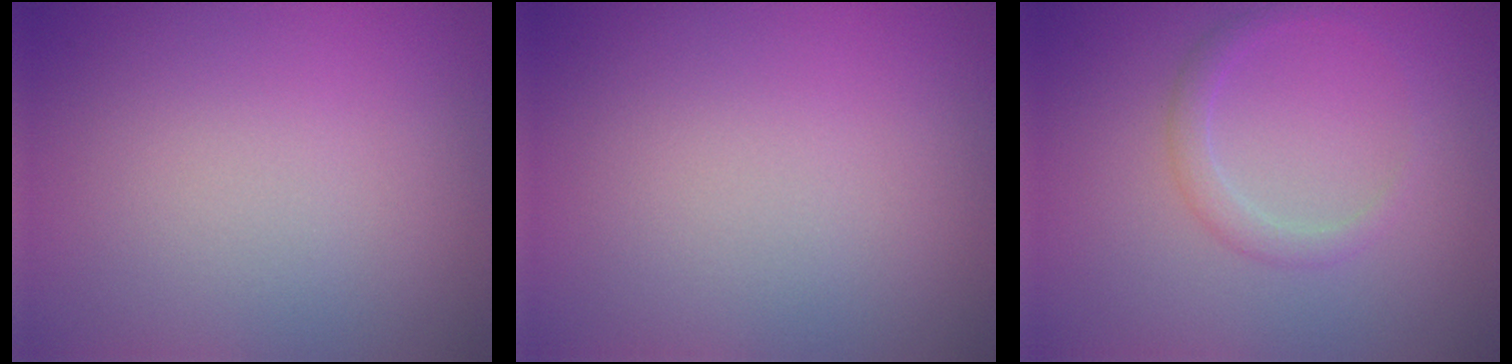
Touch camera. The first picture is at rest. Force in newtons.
{"total": 0.0}
{"total": 1.4, "press": 1.4, "slide": 0.0}